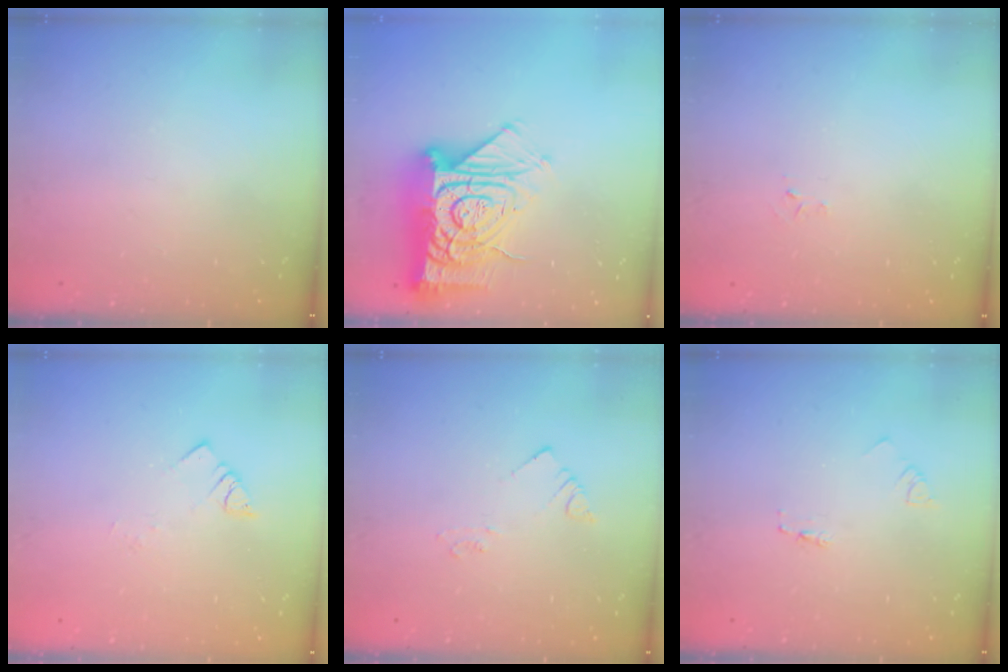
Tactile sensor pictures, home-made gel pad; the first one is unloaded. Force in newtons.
{"total": 21.4, "press": 21.3, "slide": 2.0}
{"total": 2.6, "press": 2.6, "slide": 0.4}
{"total": 2.8, "press": 2.8, "slide": 0.3}
{"total": 2.1, "press": 2.1, "slide": 0.3}
{"total": 1.8, "press": 1.8, "slide": 0.2}